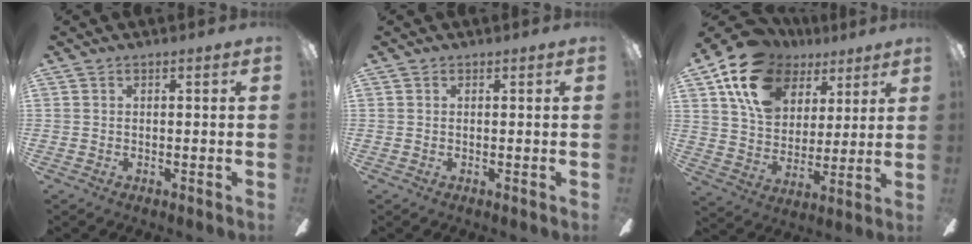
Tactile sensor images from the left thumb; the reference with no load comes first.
{"total": 0.0}
{"total": 18.0, "force": [9.9, 12.4, 8.6], "torque": [-0.158, -0.035, 0.185]}